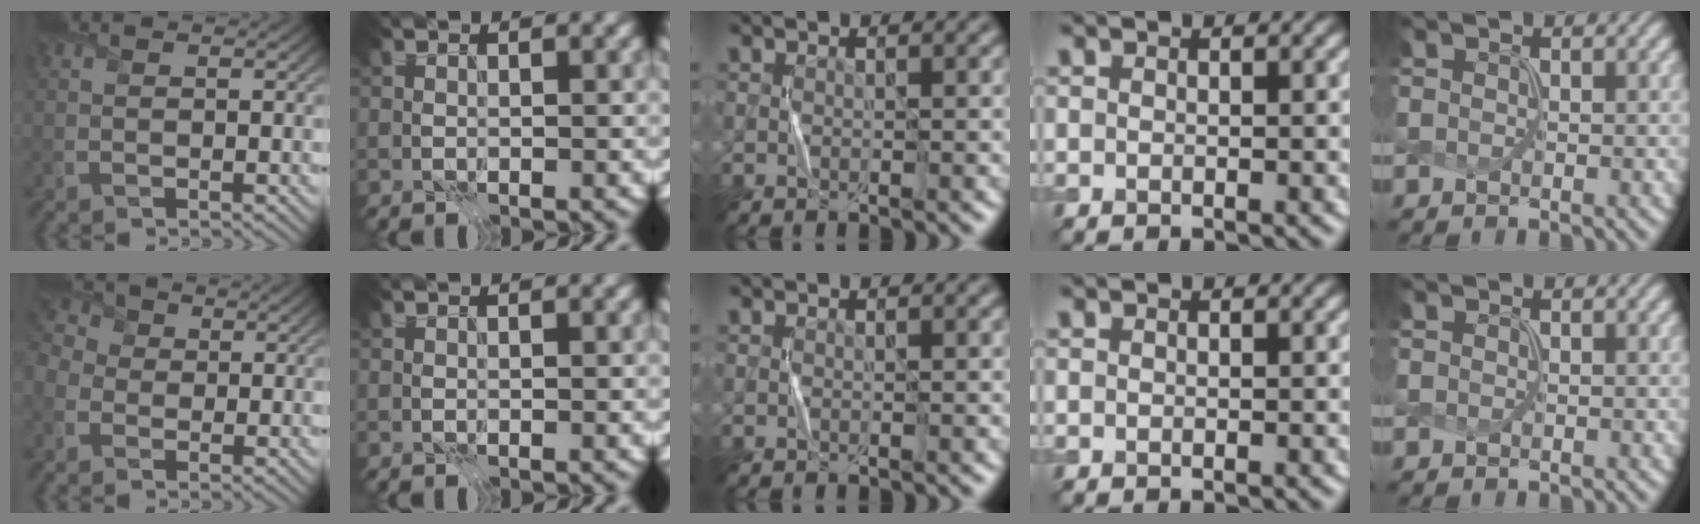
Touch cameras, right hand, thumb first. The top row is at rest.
{"thumb": {"total": 5.4, "force": [-0.4, 4.6, 2.8], "torque": [-0.099, 0.005, -0.013]}}